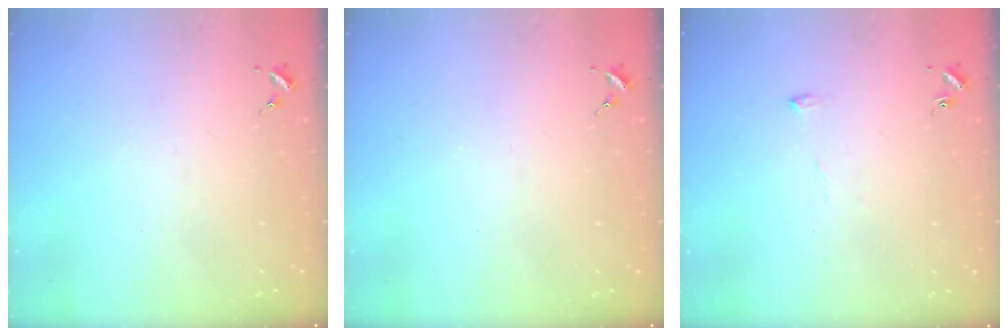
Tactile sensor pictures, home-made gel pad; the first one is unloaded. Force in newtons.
{"total": 0.0}
{"total": 4.9, "press": 4.9, "slide": 0.4}